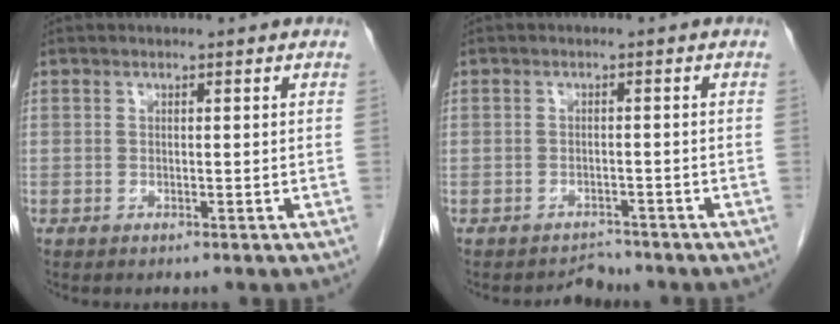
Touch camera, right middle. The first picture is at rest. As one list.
[{"total": 2.0, "force": [-1.7, 0.7, -0.6], "torque": [0.007, -0.002, -0.026]}]